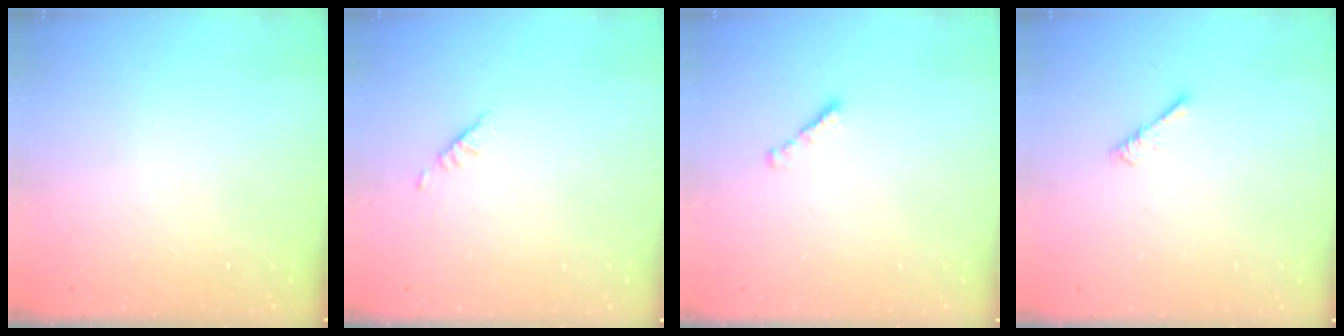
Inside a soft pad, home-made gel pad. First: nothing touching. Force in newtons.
{"total": 1.9, "press": 1.8, "slide": 0.5}
{"total": 1.0, "press": 0.8, "slide": 0.5}
{"total": 0.9, "press": 0.9, "slide": 0.3}